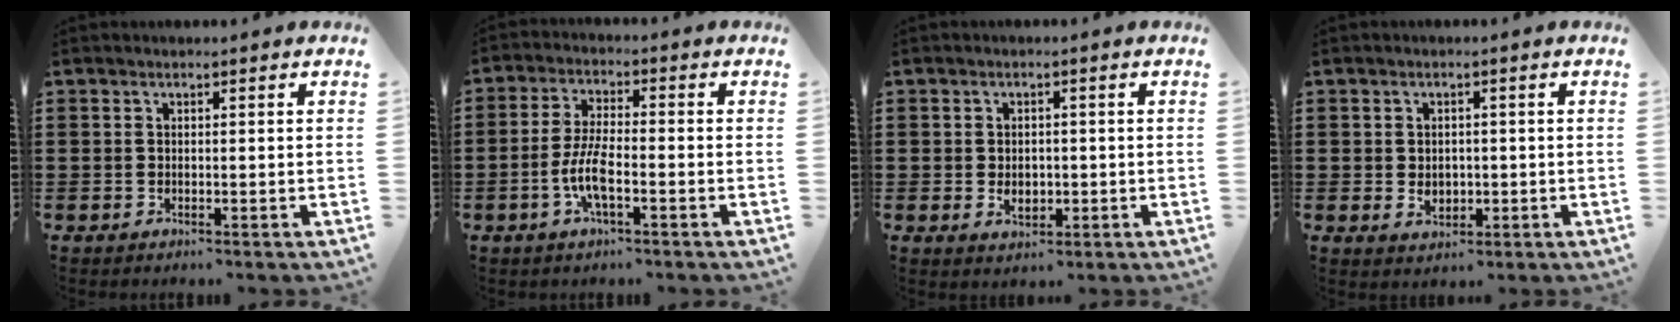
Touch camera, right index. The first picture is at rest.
{"total": 6.3, "force": [-2.1, 1.6, 5.6], "torque": [-0.130, -0.008, -0.047]}
{"total": 2.5, "force": [-0.2, 1.8, 1.7], "torque": [-0.027, 0.003, -0.007]}
{"total": 2.2, "force": [0.0, 1.8, 1.3], "torque": [-0.029, 0.007, -0.002]}